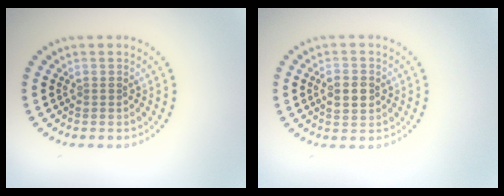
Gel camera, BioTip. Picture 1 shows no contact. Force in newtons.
{"total": 2.7, "press": 2.7, "slide": 0.2}